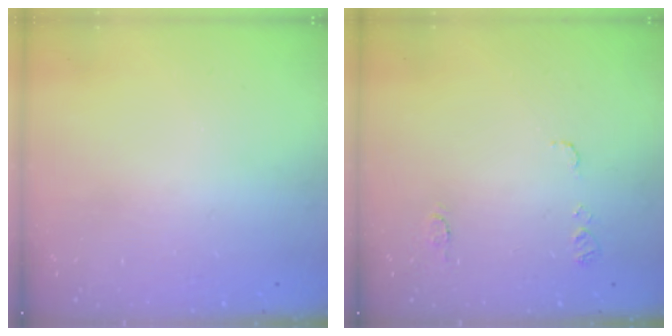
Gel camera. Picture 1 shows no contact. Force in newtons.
{"total": 7.1, "press": 7.0, "slide": 0.7}